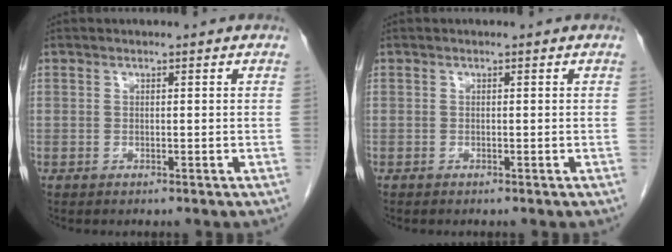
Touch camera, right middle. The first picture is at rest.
{"total": 0.0}